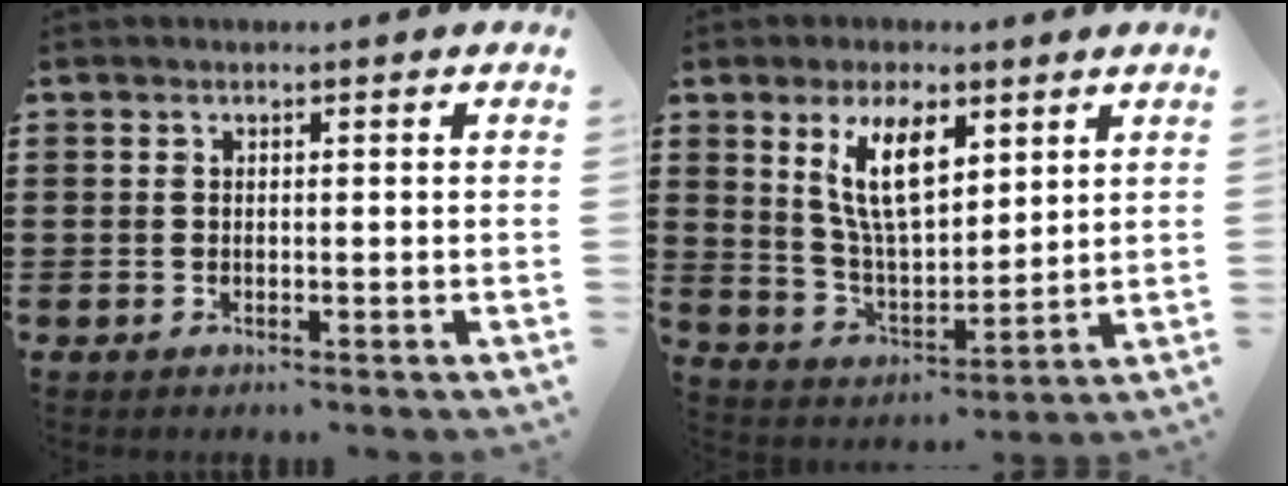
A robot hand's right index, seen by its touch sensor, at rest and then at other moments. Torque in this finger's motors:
{"motor_torque": [1.75, 0.39, 1.05, 0.21]}